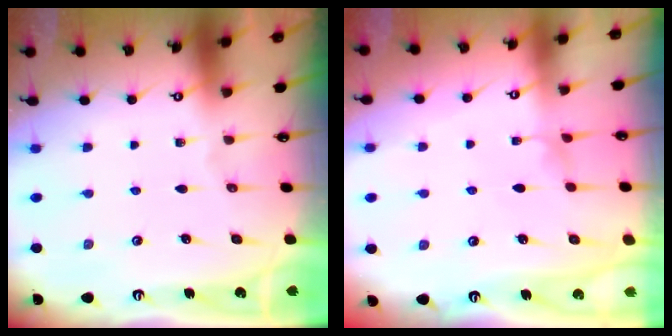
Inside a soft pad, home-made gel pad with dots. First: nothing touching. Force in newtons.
{"total": 3.1, "press": 3.0, "slide": 0.3}